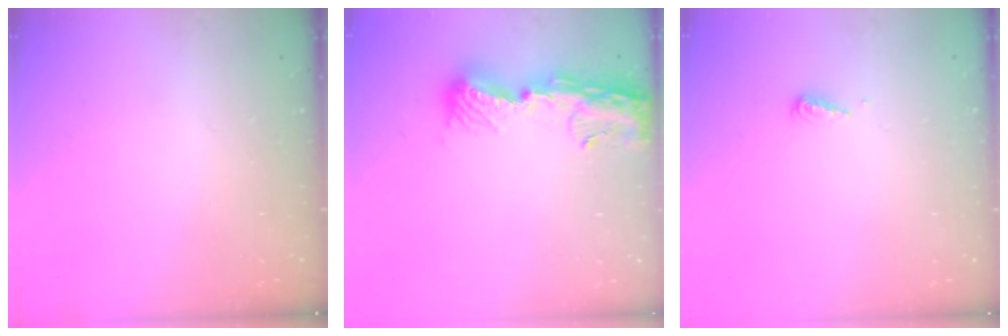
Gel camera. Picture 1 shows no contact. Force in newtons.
{"total": 12.9, "press": 12.9, "slide": 1.3}
{"total": 3.6, "press": 3.6, "slide": 0.4}